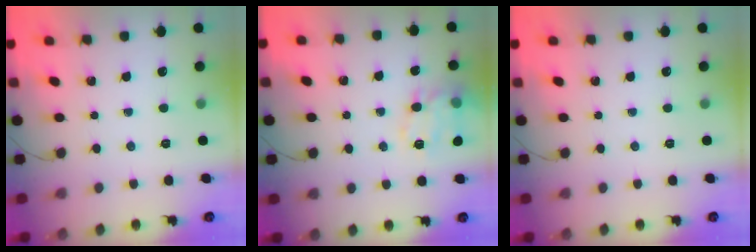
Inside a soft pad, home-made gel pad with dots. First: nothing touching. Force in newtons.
{"total": 14.4, "press": 14.4, "slide": 1.0}
{"total": 0.0}